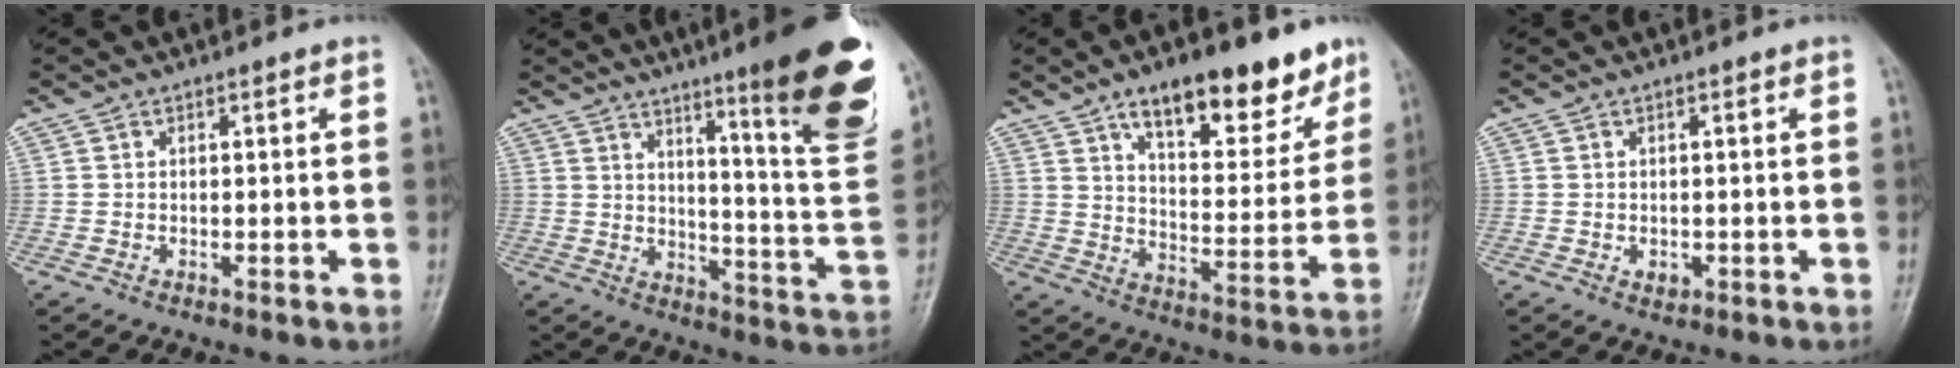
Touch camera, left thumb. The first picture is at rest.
{"total": 22.1, "force": [12.7, 2.8, 17.9], "torque": [-0.209, -0.072, 0.178]}
{"total": 18.2, "force": [11.8, 7.4, 11.7], "torque": [-0.117, -0.056, 0.182]}
{"total": 1.5, "force": [-0.3, 1.2, 0.9], "torque": [-0.007, 0.000, 0.000]}